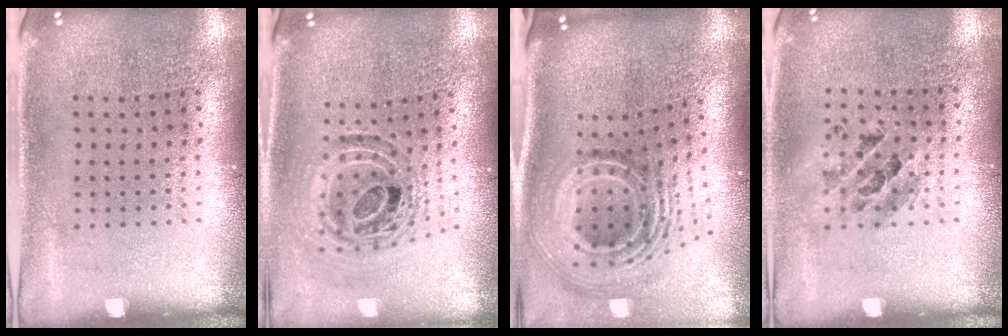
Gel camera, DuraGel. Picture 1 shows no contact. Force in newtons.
{"total": 1.1, "press": 1.0, "slide": 0.4}
{"total": 3.0, "press": 2.0, "slide": 2.3}
{"total": 1.1, "press": 1.0, "slide": 0.2}